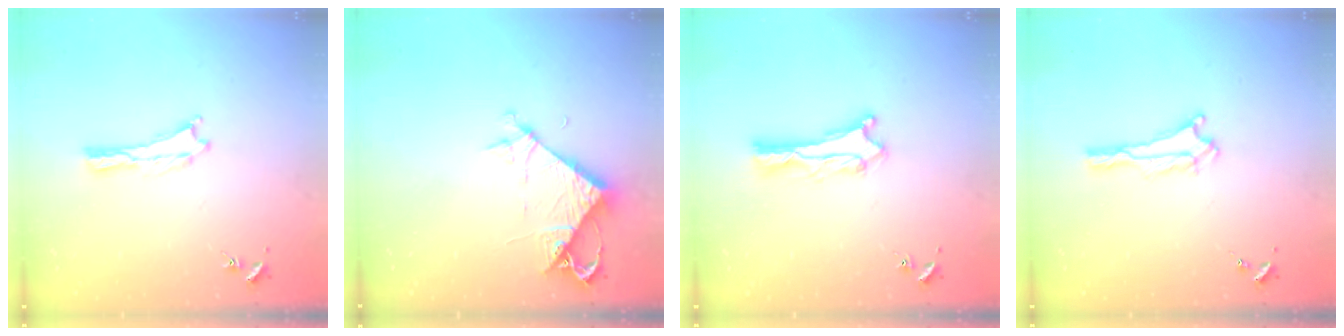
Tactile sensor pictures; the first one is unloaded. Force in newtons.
{"total": 6.0, "press": 6.0, "slide": 0.4}
{"total": 1.2, "press": 1.1, "slide": 0.1}
{"total": 0.6, "press": 0.6, "slide": 0.1}